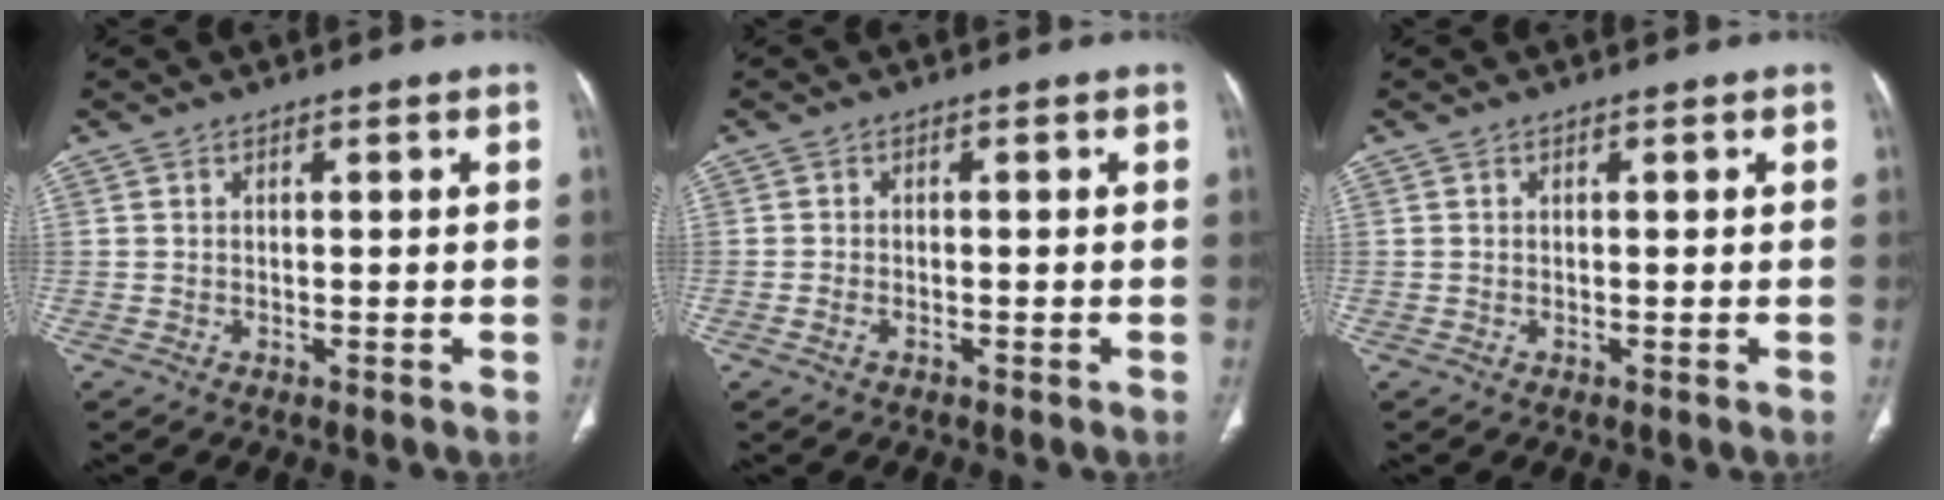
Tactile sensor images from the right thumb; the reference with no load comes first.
{"total": 1.3, "force": [-0.7, 0.7, 0.8], "torque": [-0.020, 0.005, -0.013]}
{"total": 0.0}